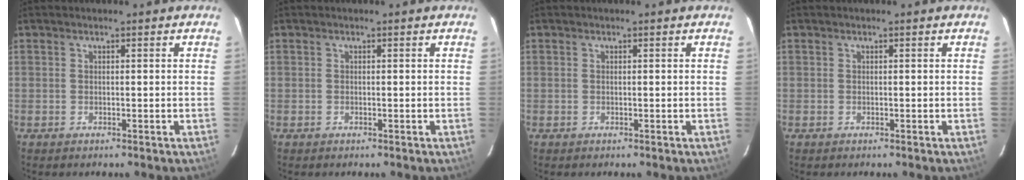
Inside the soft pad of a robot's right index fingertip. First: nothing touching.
{"total": 0.0}
{"total": 0.0}
{"total": 0.0}